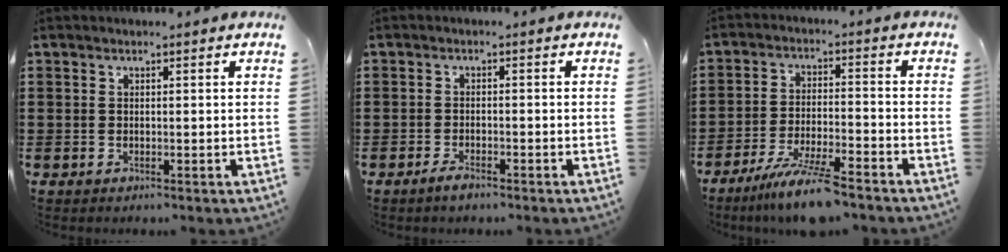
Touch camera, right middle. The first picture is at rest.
{"total": 1.8, "force": [-1.4, 0.5, 0.9], "torque": [-0.025, -0.008, -0.029]}
{"total": 8.4, "force": [-7.0, 0.4, 4.5], "torque": [-0.088, -0.009, -0.133]}